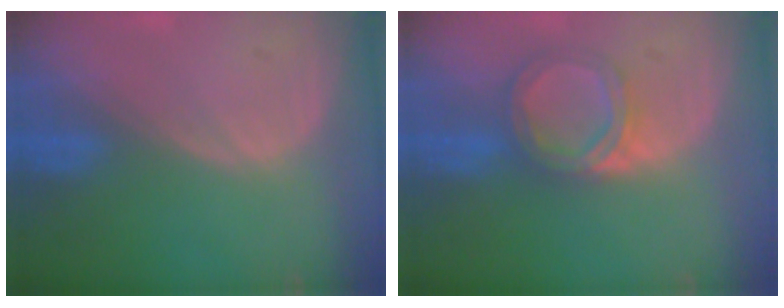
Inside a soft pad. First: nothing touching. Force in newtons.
{"total": 5.6, "press": 5.3, "slide": 1.9}